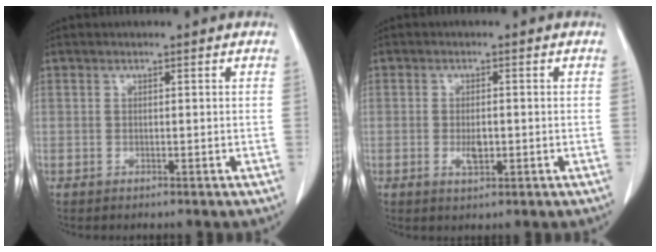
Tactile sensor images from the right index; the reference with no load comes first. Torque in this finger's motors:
{"motor_torque": [0.12, -0.03, 0.07, 0.02]}